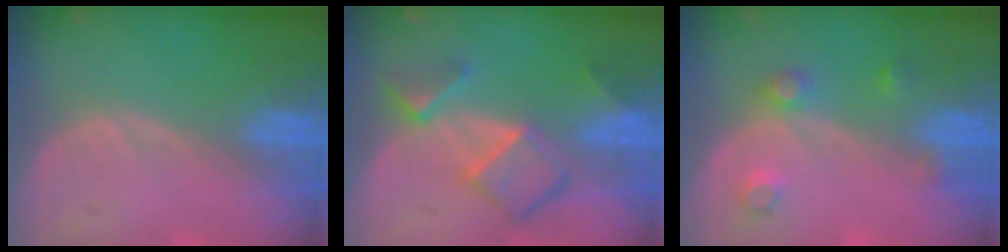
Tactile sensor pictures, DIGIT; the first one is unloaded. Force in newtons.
{"total": 7.5, "press": 6.5, "slide": 3.7}
{"total": 3.5, "press": 3.3, "slide": 1.2}